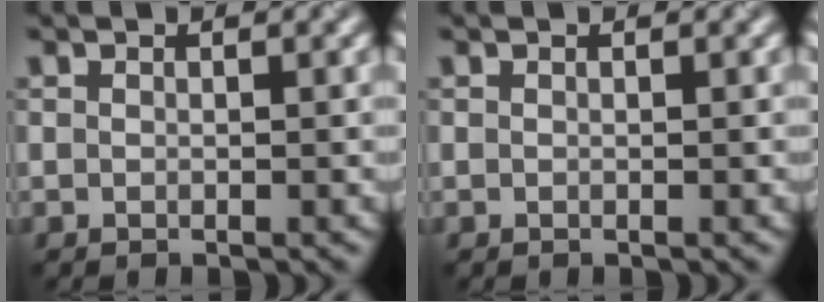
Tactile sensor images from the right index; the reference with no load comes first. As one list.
[{"total": 0.0}]